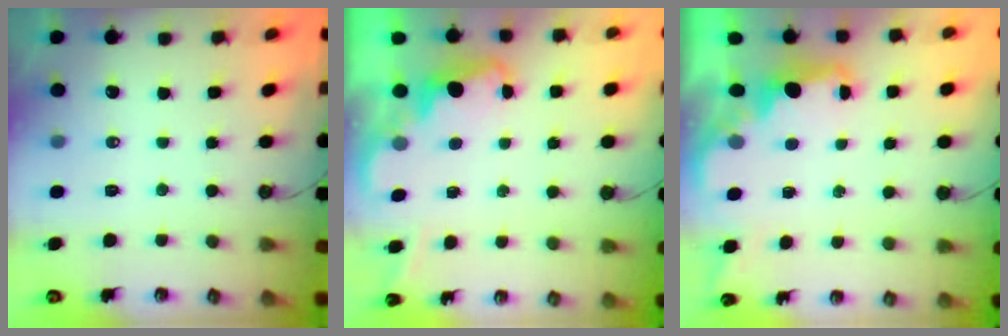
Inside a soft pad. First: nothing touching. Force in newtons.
{"total": 2.2, "press": 2.1, "slide": 0.5}
{"total": 2.1, "press": 2.0, "slide": 0.8}